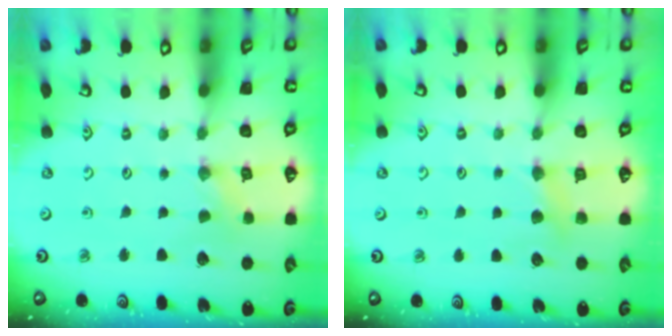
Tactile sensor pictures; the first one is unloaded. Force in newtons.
{"total": 5.7, "press": 5.7, "slide": 0.8}